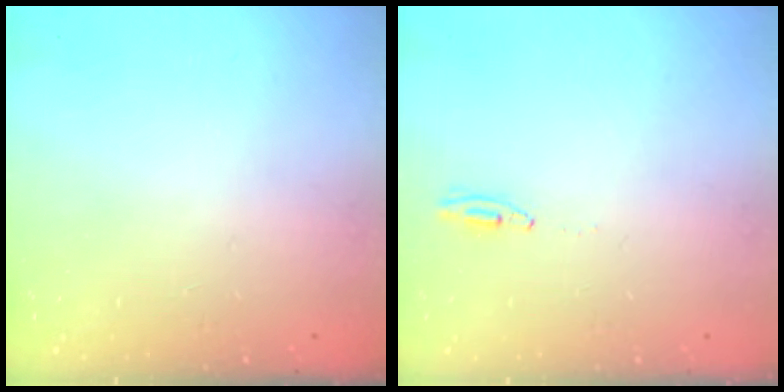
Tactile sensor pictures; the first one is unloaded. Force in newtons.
{"total": 2.9, "press": 2.7, "slide": 1.1}